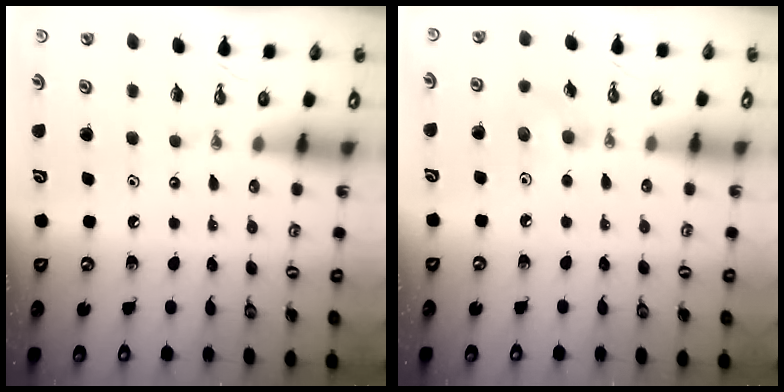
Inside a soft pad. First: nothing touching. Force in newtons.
{"total": 5.2, "press": 5.0, "slide": 1.2}